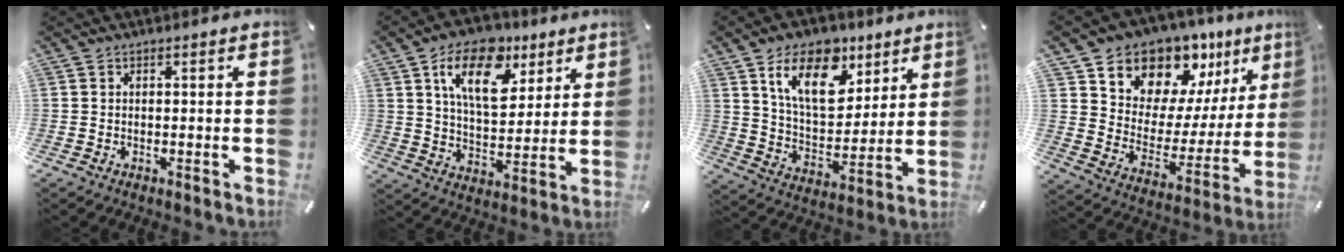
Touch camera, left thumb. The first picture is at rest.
{"total": 15.6, "force": [8.3, 8.9, 9.8], "torque": [-0.152, -0.028, 0.146]}
{"total": 17.0, "force": [9.8, 9.9, 9.7], "torque": [-0.159, -0.040, 0.175]}
{"total": 12.5, "force": [10.8, 6.3, -0.1], "torque": [-0.002, -0.130, 0.195]}